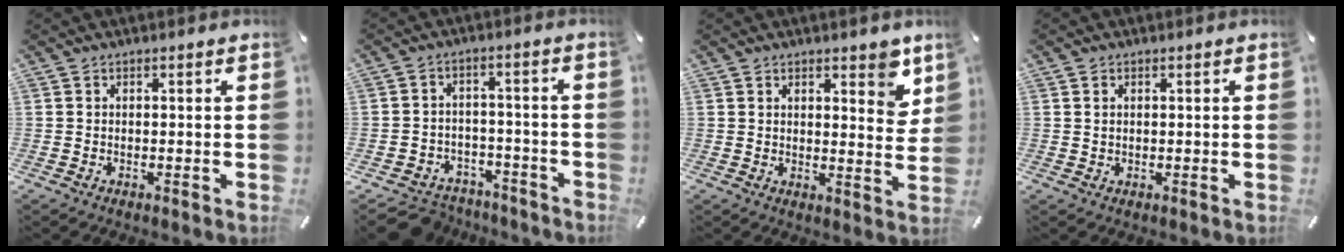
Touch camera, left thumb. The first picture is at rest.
{"total": 6.0, "force": [-4.3, 4.0, 1.1], "torque": [-0.023, 0.027, -0.081]}
{"total": 6.0, "force": [4.4, 2.8, 3.0], "torque": [-0.021, -0.030, 0.071]}
{"total": 1.0, "force": [0.3, 0.8, 0.5], "torque": [-0.010, 0.004, 0.006]}